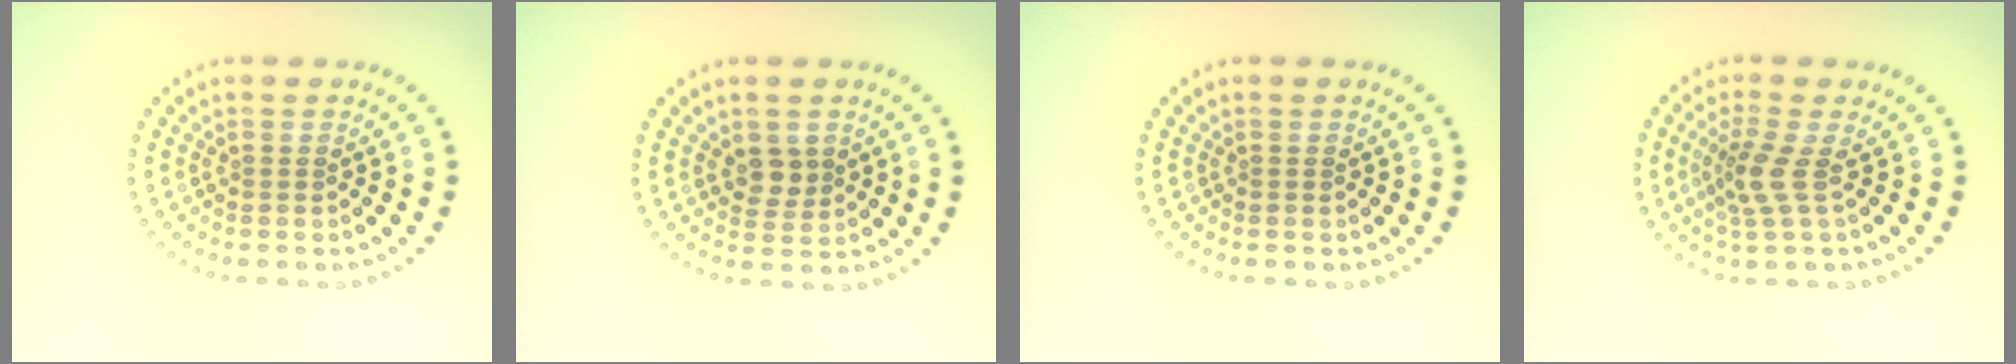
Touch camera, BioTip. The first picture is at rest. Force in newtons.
{"total": 2.0, "press": 1.8, "slide": 0.8}
{"total": 0.0}
{"total": 2.6, "press": 1.9, "slide": 1.8}